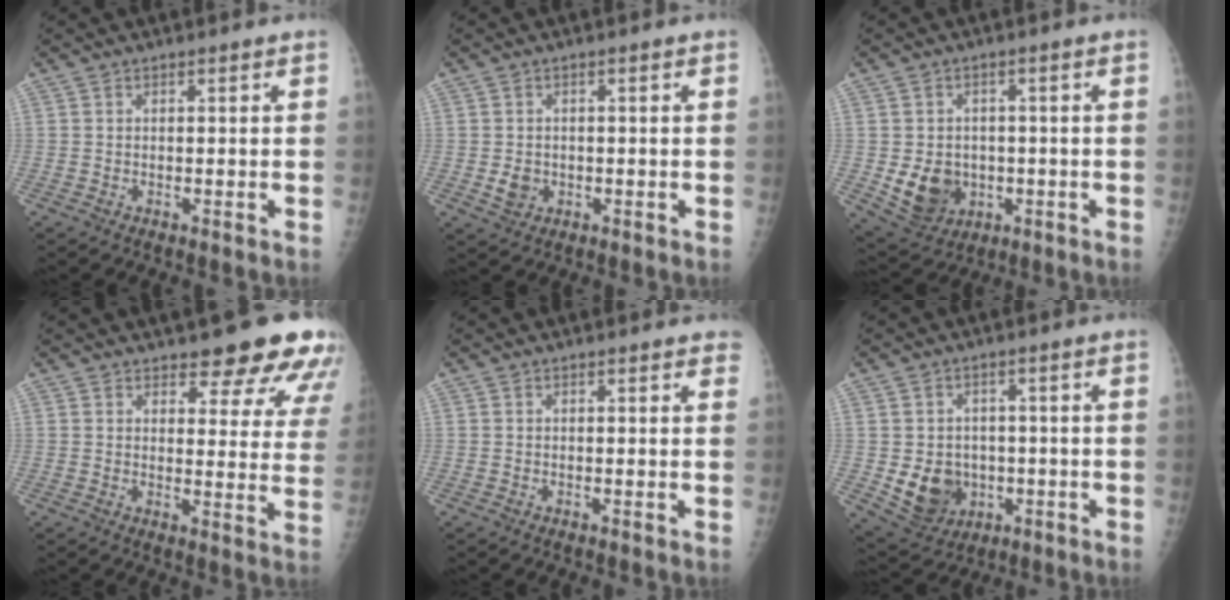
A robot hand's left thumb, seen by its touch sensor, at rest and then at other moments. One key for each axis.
{"total": 2.8, "fx": -0.6, "fy": 2.4, "fz": 1.2, "tx": -0.011, "ty": 0.001, "tz": -0.003}
{"total": 8.5, "fx": -1.6, "fy": 7.3, "fz": 4.2, "tx": -0.044, "ty": 0.002, "tz": -0.007}
{"total": 13.3, "fx": 10.5, "fy": 4.5, "fz": 6.7, "tx": -0.033, "ty": -0.065, "tz": 0.111}
{"total": 1.3, "fx": 1.0, "fy": 0.6, "fz": 0.6, "tx": 0.006, "ty": 0.000, "tz": 0.005}
{"total": 9.1, "fx": -1.6, "fy": 7.8, "fz": 4.3, "tx": -0.038, "ty": 0.003, "tz": -0.007}